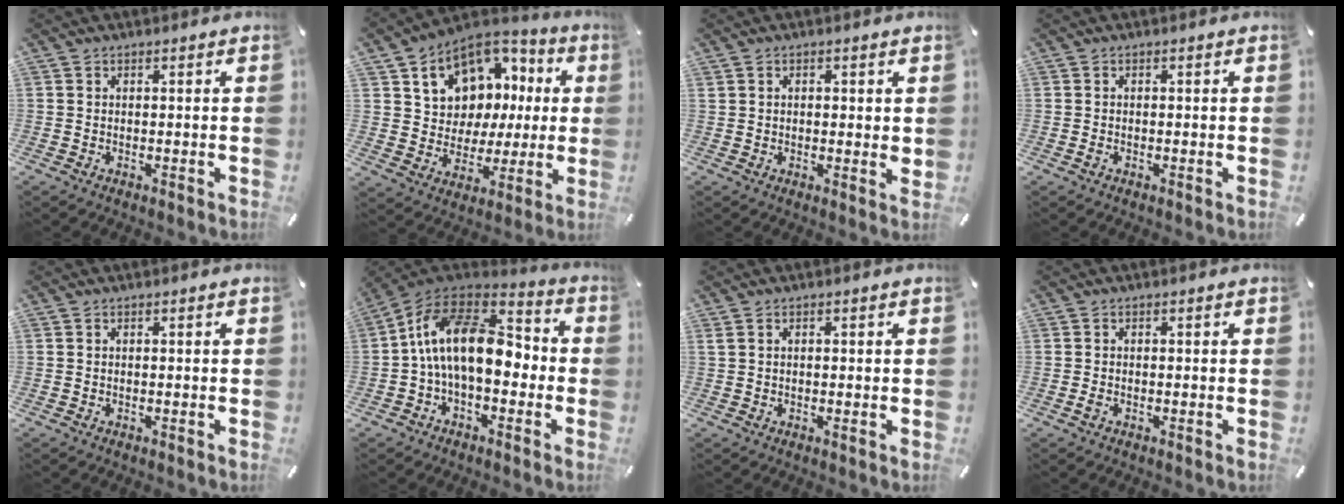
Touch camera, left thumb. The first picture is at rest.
{"total": 11.7, "force": [5.4, 9.7, 3.6], "torque": [-0.077, -0.047, 0.108]}
{"total": 1.8, "force": [0.6, 1.0, 1.4], "torque": [-0.019, 0.000, 0.008]}
{"total": 0.6, "force": [-0.3, 0.3, 0.5], "torque": [-0.008, -0.001, -0.005]}
{"total": 0.0}
{"total": 18.1, "force": [0.0, 10.9, 14.4], "torque": [-0.270, 0.018, -0.005]}
{"total": 1.1, "force": [0.2, 0.5, 1.0], "torque": [-0.019, 0.001, 0.003]}
{"total": 0.8, "force": [-0.4, 0.4, 0.6], "torque": [-0.017, -0.003, -0.010]}